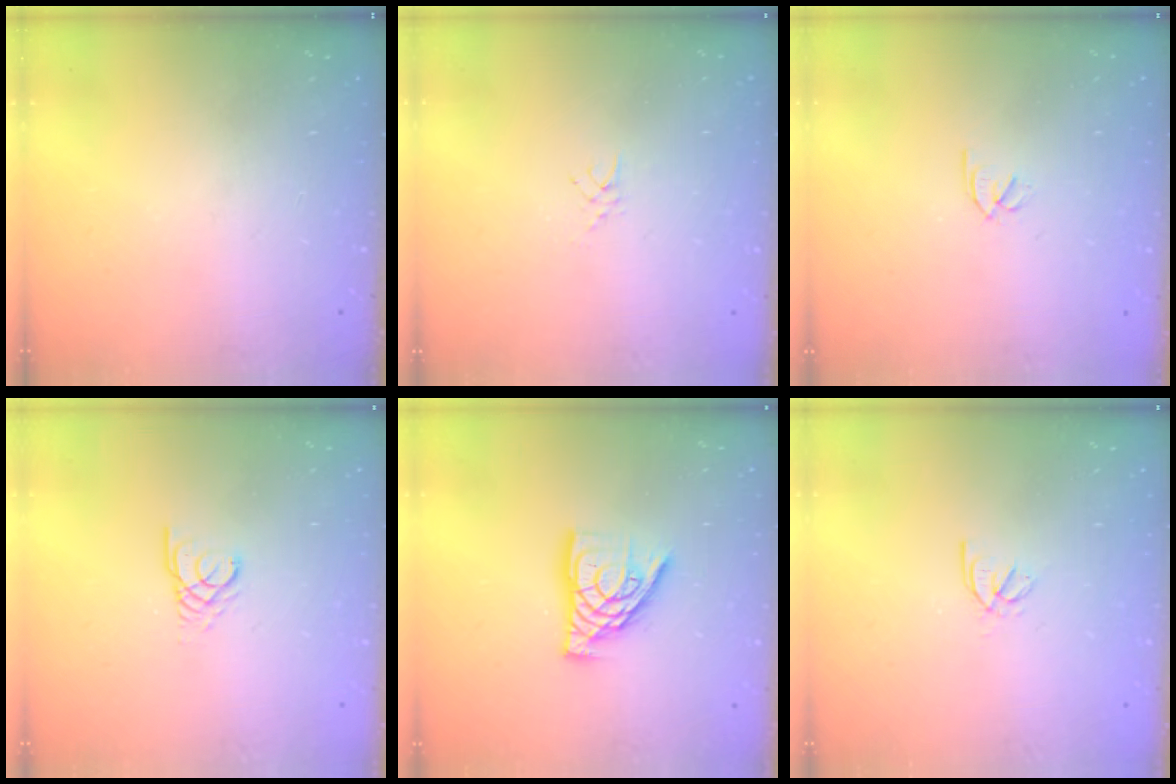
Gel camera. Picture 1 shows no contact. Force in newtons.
{"total": 2.4, "press": 2.4, "slide": 0.4}
{"total": 1.8, "press": 1.7, "slide": 0.5}
{"total": 2.6, "press": 2.6, "slide": 0.1}
{"total": 12.1, "press": 12.0, "slide": 1.4}
{"total": 2.2, "press": 2.2, "slide": 0.5}